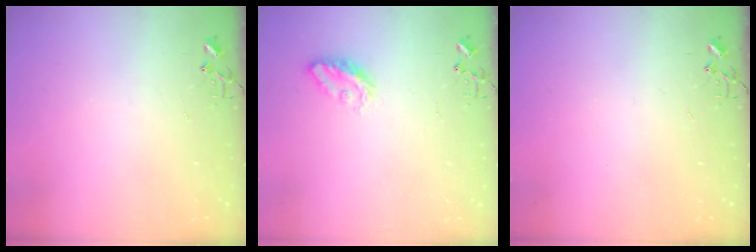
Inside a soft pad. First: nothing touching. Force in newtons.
{"total": 7.3, "press": 7.3, "slide": 0.5}
{"total": 0.0}